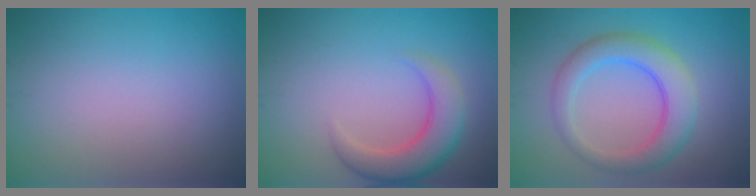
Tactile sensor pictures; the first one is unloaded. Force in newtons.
{"total": 4.7, "press": 4.7, "slide": 0.3}
{"total": 5.1, "press": 5.1, "slide": 0.3}